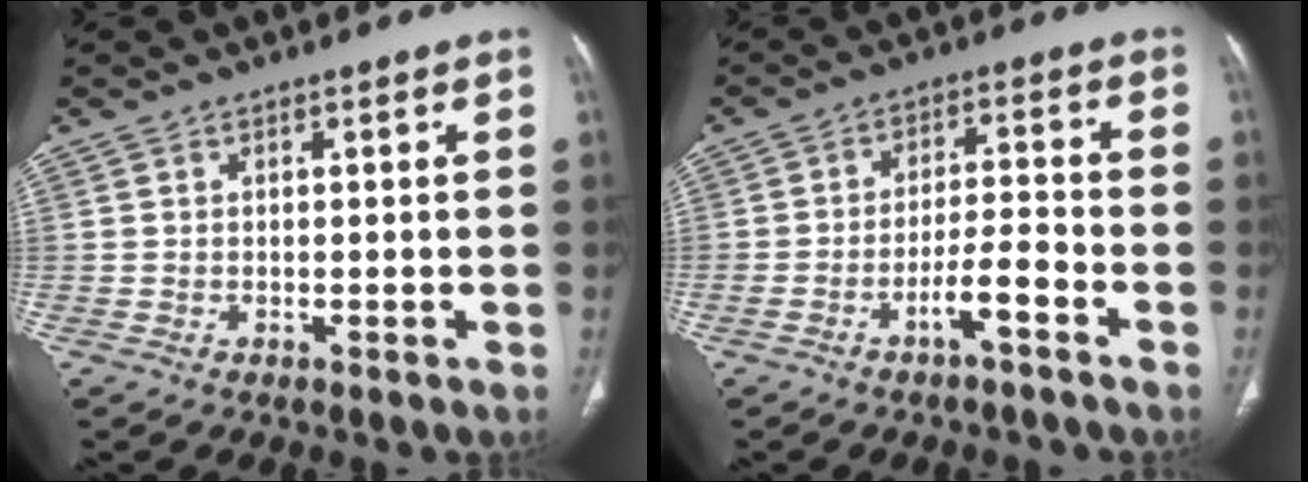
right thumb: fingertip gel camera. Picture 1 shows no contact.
{"total": 6.2, "force": [-3.6, 1.3, 4.8], "torque": [-0.090, 0.035, -0.062]}